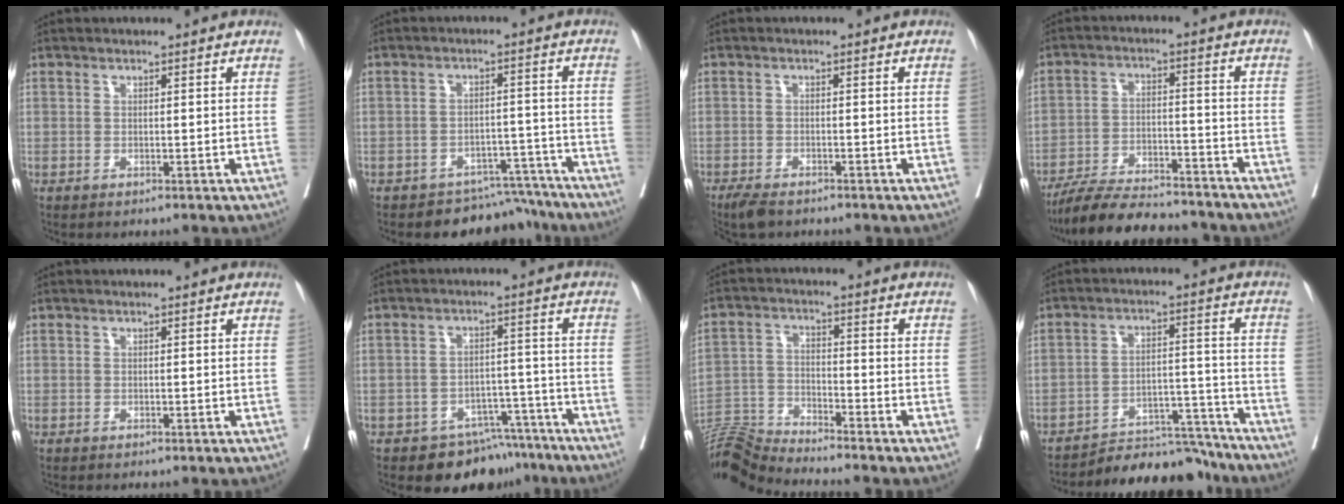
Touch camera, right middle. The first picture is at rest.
{"total": 7.2, "force": [-6.5, 3.0, -0.8], "torque": [0.035, 0.042, -0.085]}
{"total": 4.3, "force": [-3.6, 1.2, 2.1], "torque": [-0.036, -0.010, -0.057]}
{"total": 16.6, "force": [-15.0, 2.8, 6.4], "torque": [-0.112, -0.002, -0.230]}
{"total": 0.0}
{"total": 8.5, "force": [-6.8, 4.9, 1.2], "torque": [0.017, 0.037, -0.091]}
{"total": 7.6, "force": [-7.4, -1.7, -0.1], "torque": [-0.003, 0.001, -0.145]}
{"total": 12.7, "force": [-12.4, 2.3, 1.5], "torque": [-0.006, 0.027, -0.186]}